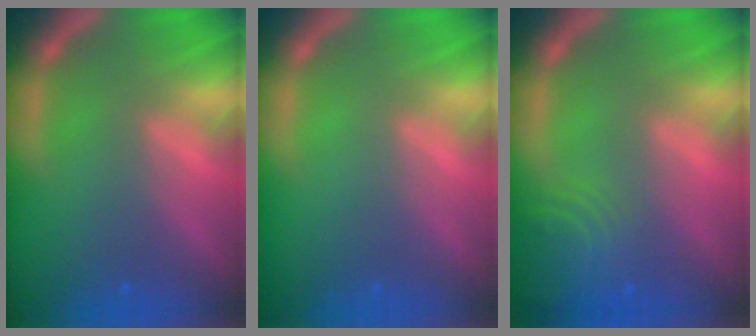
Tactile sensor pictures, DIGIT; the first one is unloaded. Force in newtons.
{"total": 0.0}
{"total": 5.6}